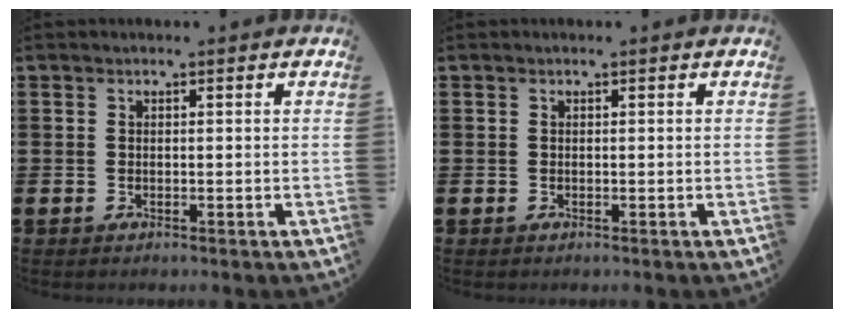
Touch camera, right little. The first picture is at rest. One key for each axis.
{"total": 0.0}